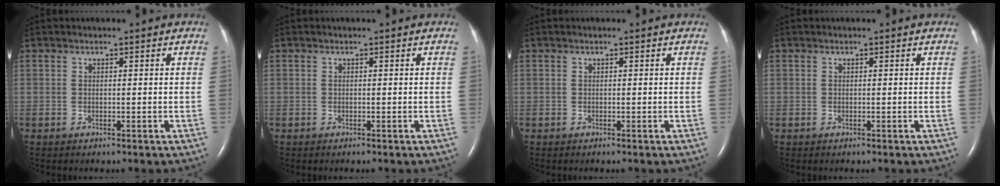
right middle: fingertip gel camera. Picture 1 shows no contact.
{"total": 0.0}
{"total": 0.0}
{"total": 0.0}